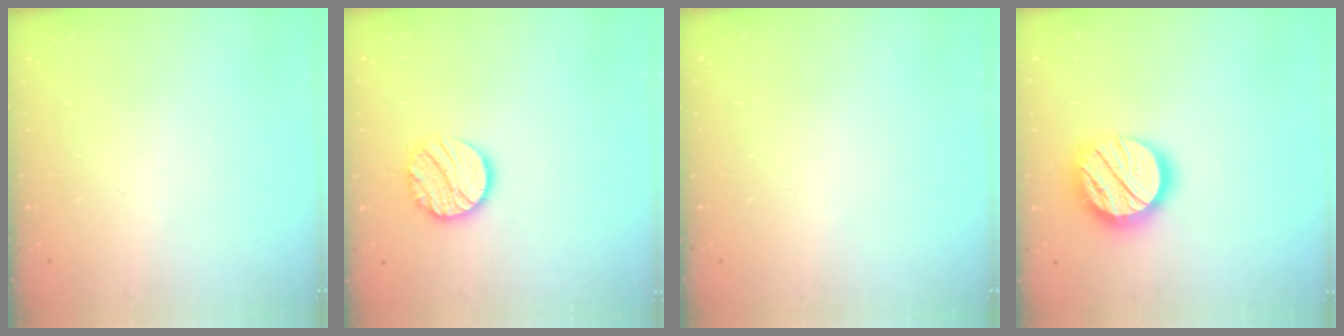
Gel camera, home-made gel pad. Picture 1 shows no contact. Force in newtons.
{"total": 12.6, "press": 12.6, "slide": 1.1}
{"total": 0.0}
{"total": 19.9, "press": 19.8, "slide": 1.7}